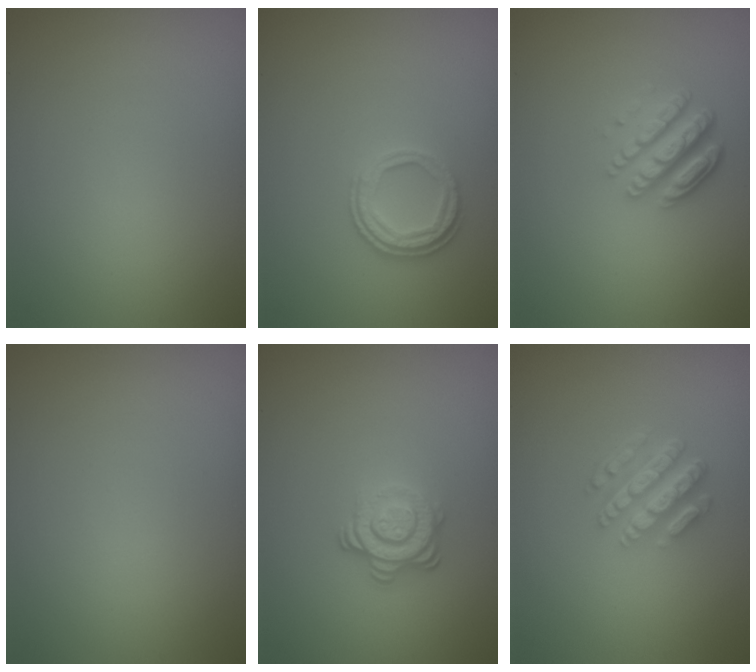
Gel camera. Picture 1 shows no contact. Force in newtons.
{"total": 2.5, "press": 2.1, "slide": 1.4}
{"total": 4.8, "press": 3.4, "slide": 3.4}
{"total": 0.0}
{"total": 3.8, "press": 2.6, "slide": 2.7}
{"total": 4.6, "press": 3.2, "slide": 3.3}